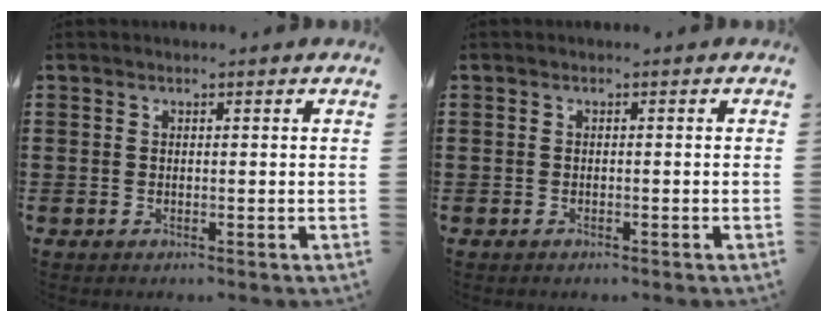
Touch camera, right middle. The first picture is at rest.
{"total": 0.6, "force": [-0.6, 0.3, 0.0], "torque": [-0.001, 0.002, -0.013]}